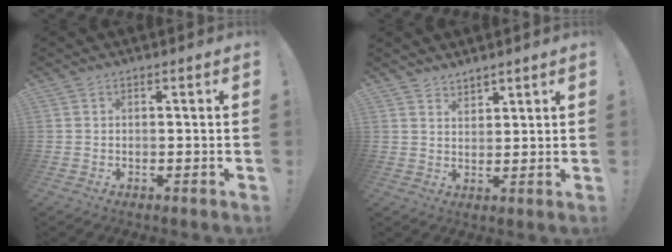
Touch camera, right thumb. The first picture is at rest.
{"total": 3.2, "force": [3.0, 1.2, 0.0], "torque": [0.006, -0.024, 0.056]}